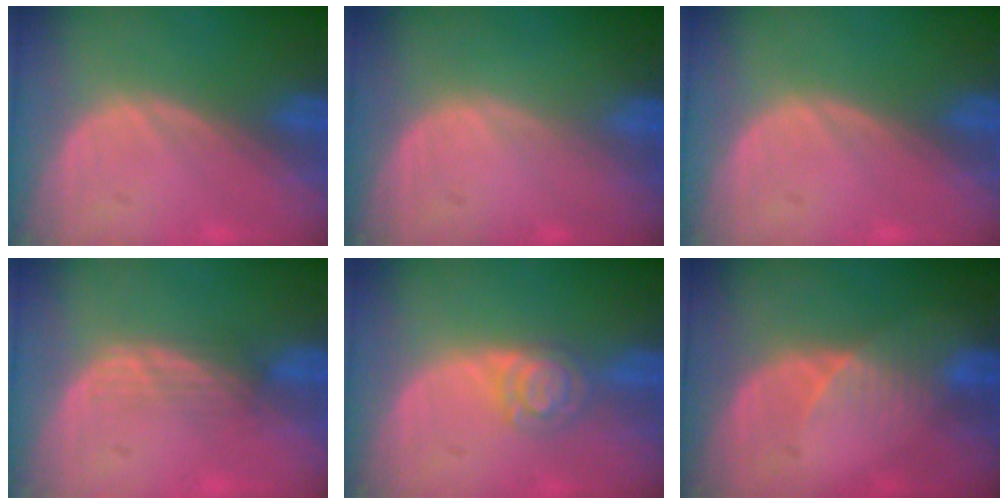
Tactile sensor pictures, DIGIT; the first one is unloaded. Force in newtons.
{"total": 0.0}
{"total": 0.0}
{"total": 2.4, "press": 2.3, "slide": 0.8}
{"total": 3.8, "press": 3.8, "slide": 0.2}
{"total": 3.2, "press": 2.8, "slide": 1.4}